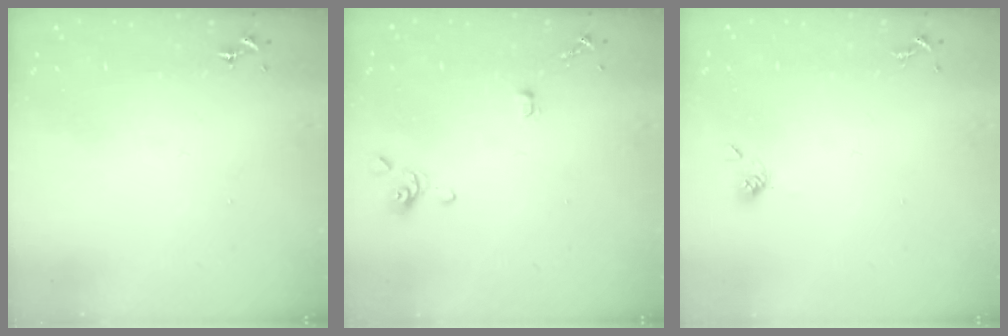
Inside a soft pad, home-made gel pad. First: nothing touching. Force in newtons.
{"total": 3.3, "press": 3.2, "slide": 0.7}
{"total": 4.4, "press": 3.9, "slide": 2.0}